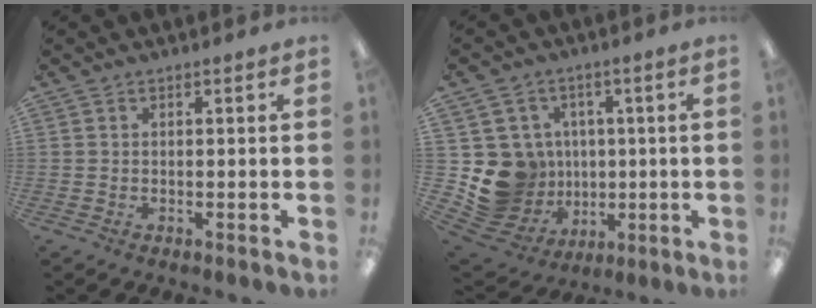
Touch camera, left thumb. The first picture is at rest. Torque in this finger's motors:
{"motor_torque": [0.03, 0.13, 0.14, -0.10, 0.04]}